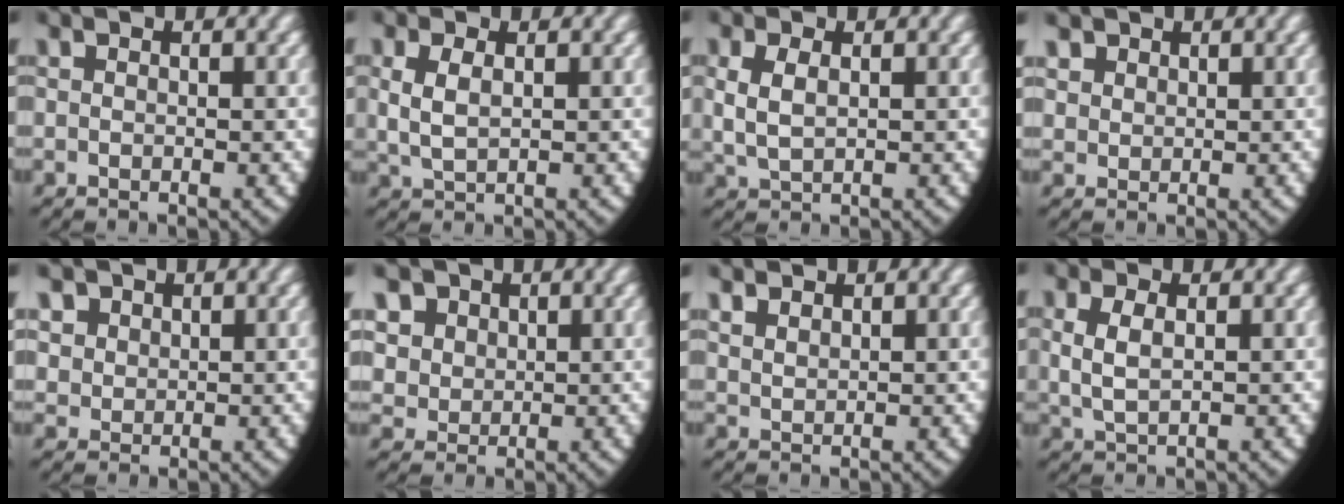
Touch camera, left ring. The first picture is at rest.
{"total": 3.3, "force": [0.7, 2.3, 2.2], "torque": [-0.057, 0.000, 0.017]}
{"total": 3.7, "force": [0.7, 2.8, 2.3], "torque": [-0.060, 0.000, 0.017]}
{"total": 2.3, "force": [1.5, 1.6, 0.8], "torque": [-0.024, -0.004, 0.036]}
{"total": 4.2, "force": [1.9, 3.4, 1.7], "torque": [-0.053, -0.006, 0.040]}
{"total": 6.8, "force": [2.0, 5.8, 2.9], "torque": [-0.087, -0.012, 0.040]}
{"total": 1.8, "force": [1.7, 0.6, 0.4], "torque": [-0.010, -0.001, 0.039]}
{"total": 3.0, "force": [0.7, 1.9, 2.2], "torque": [-0.058, -0.002, 0.017]}